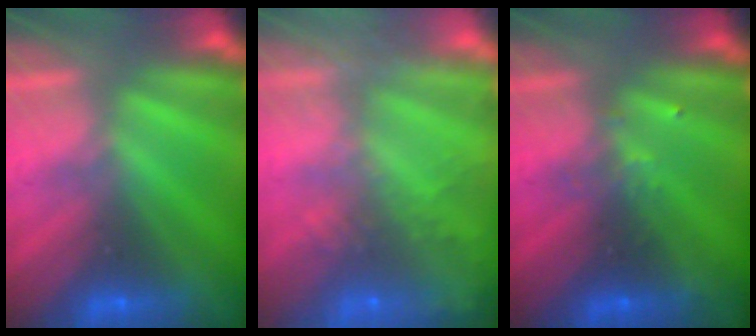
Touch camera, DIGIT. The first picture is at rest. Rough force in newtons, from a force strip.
{"total": 6.8}
{"total": 2.4}